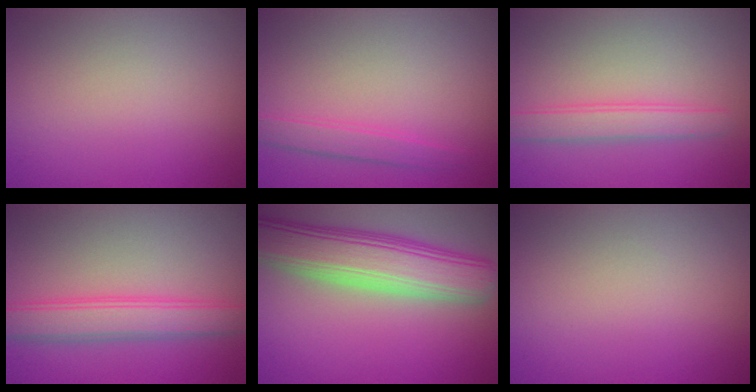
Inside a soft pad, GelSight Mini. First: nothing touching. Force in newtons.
{"total": 1.7, "press": 1.7, "slide": 0.1}
{"total": 2.5, "press": 2.5, "slide": 0.1}
{"total": 4.0, "press": 4.0, "slide": 0.1}
{"total": 8.8, "press": 8.7, "slide": 0.9}
{"total": 0.0}